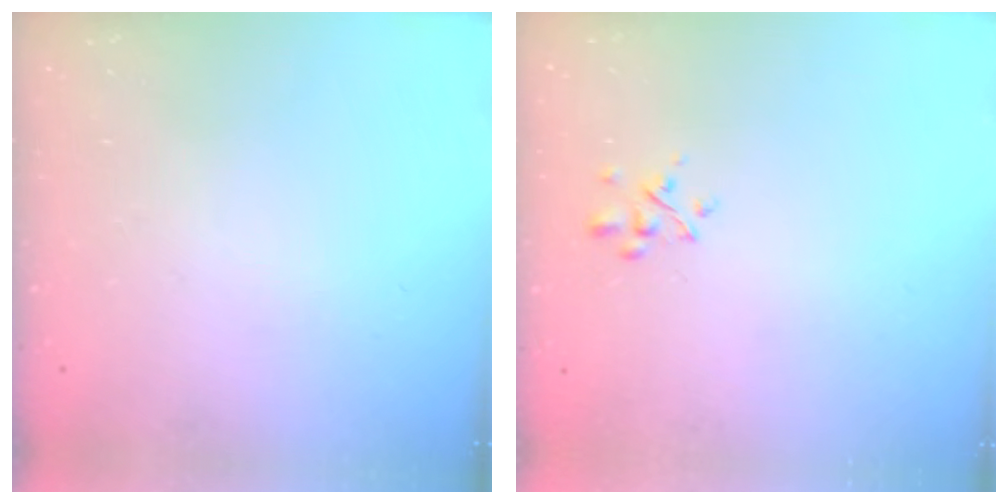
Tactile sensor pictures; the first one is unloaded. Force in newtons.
{"total": 2.5, "press": 2.4, "slide": 0.8}